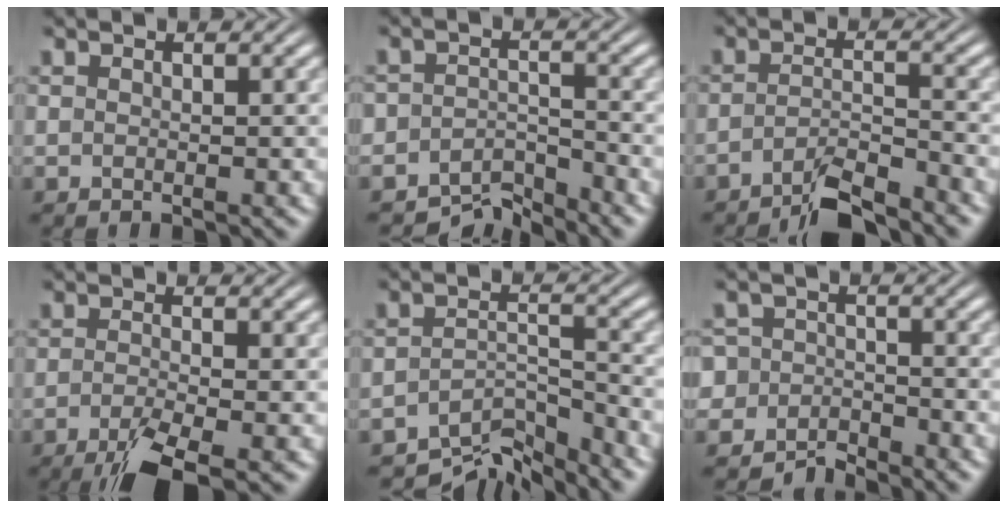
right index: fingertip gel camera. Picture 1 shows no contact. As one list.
[{"total": 4.9, "force": [-4.5, 1.5, 0.9], "torque": [0.005, -0.009, -0.082]}, {"total": 4.6, "force": [-4.2, 0.4, 1.6], "torque": [-0.018, -0.009, -0.069]}, {"total": 4.8, "force": [-3.3, 1.1, 3.4], "torque": [-0.061, -0.022, -0.046]}, {"total": 6.8, "force": [-5.9, 2.0, 2.7], "torque": [-0.031, -0.023, -0.091]}, {"total": 4.2, "force": [-3.4, 2.4, 0.0], "torque": [-0.003, -0.018, -0.061]}]